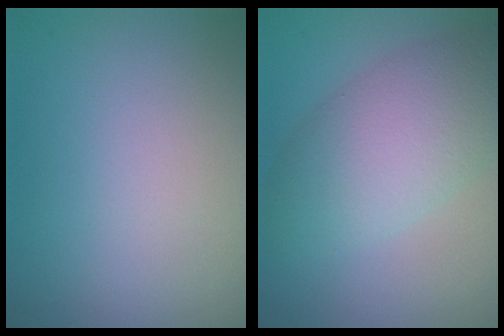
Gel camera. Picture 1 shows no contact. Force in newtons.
{"total": 6.6, "press": 6.6, "slide": 0.3}